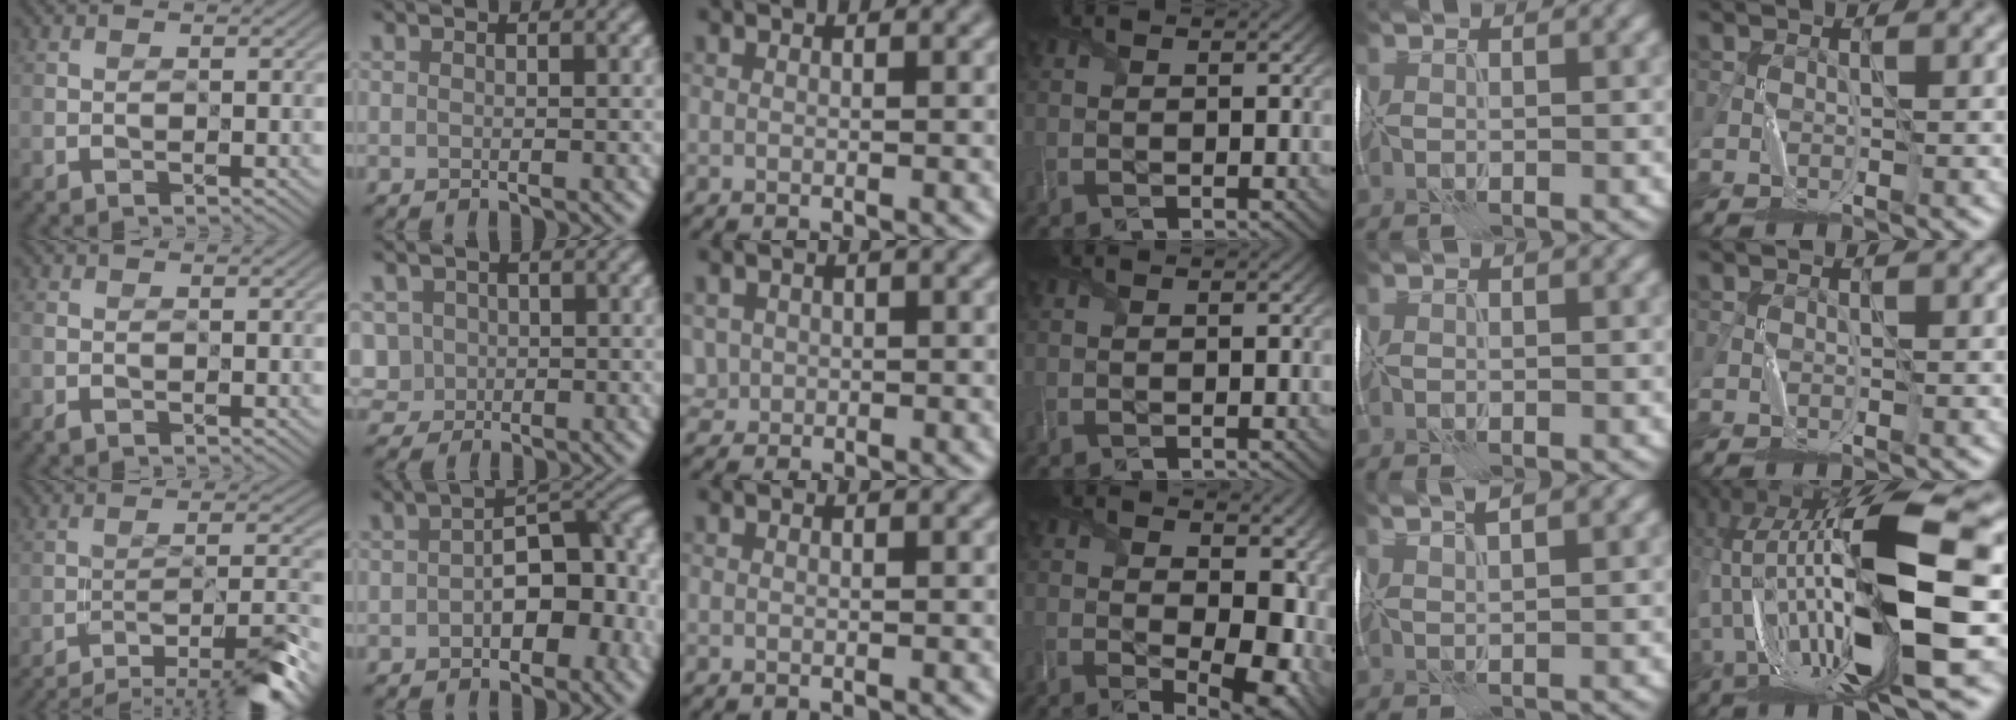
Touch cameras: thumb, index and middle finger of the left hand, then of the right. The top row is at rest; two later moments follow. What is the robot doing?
{"motion": "wrap", "object": "thread"}